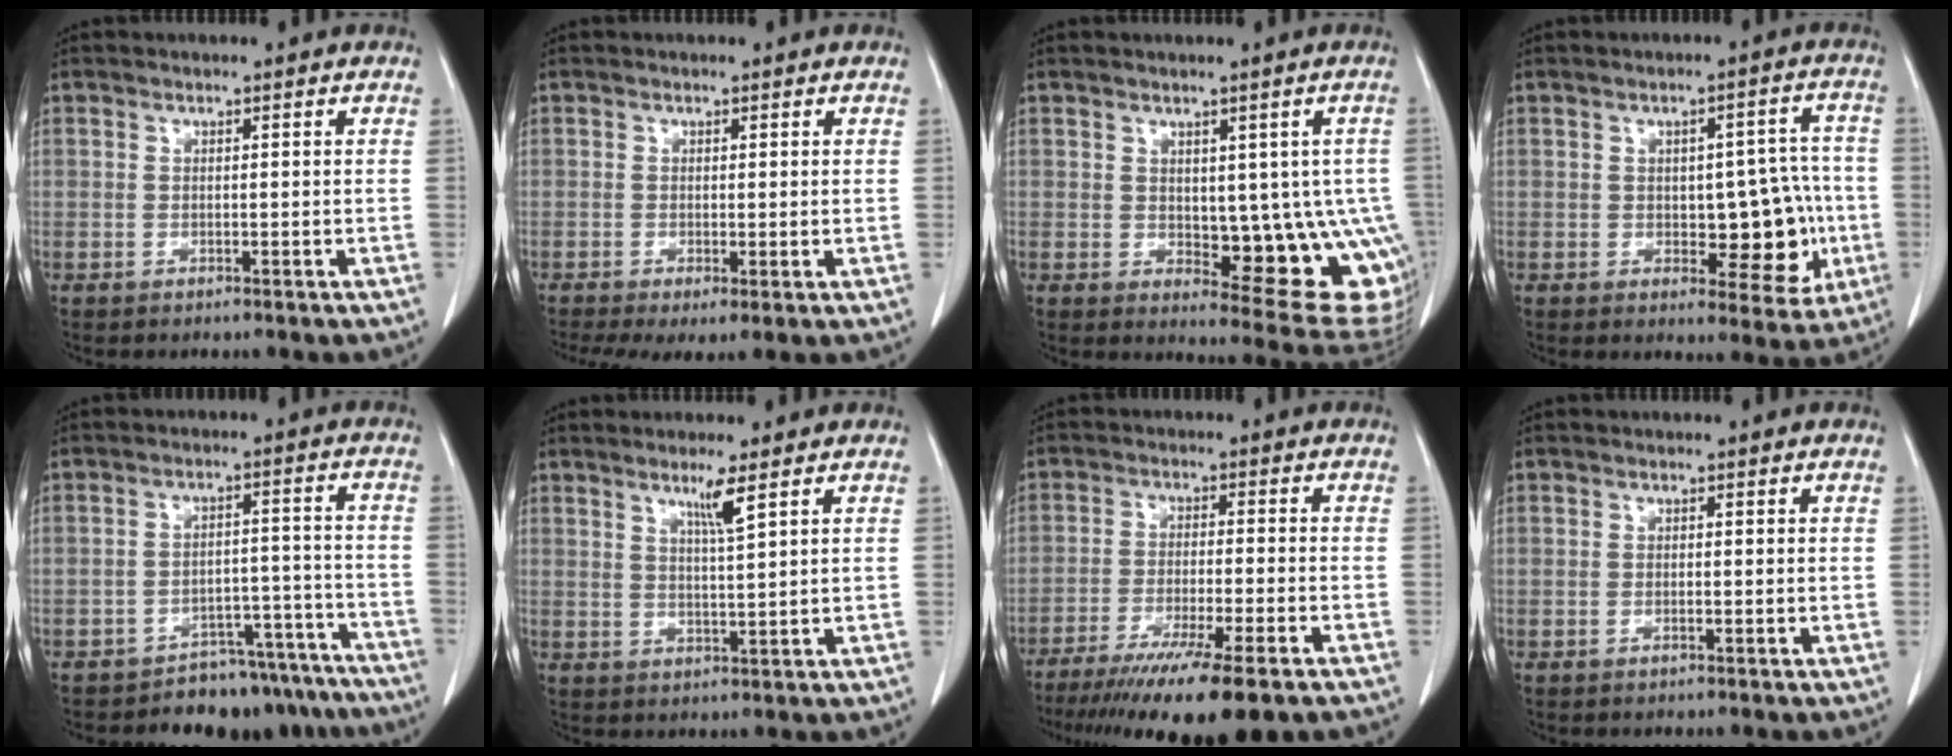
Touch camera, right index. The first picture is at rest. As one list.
[{"total": 5.3, "force": [-2.1, 1.9, 4.5], "torque": [-0.077, -0.017, -0.036]}, {"total": 13.0, "force": [-1.0, 5.6, 11.7], "torque": [-0.101, -0.002, 0.004]}, {"total": 9.7, "force": [-1.5, 4.5, 8.5], "torque": [-0.083, 0.018, -0.009]}, {"total": 12.6, "force": [-11.6, 4.6, 1.4], "torque": [0.019, 0.049, -0.146]}, {"total": 3.8, "force": [2.3, -0.7, 2.9], "torque": [-0.054, -0.010, 0.045]}, {"total": 16.9, "force": [-12.6, 1.0, 11.3], "torque": [-0.151, -0.047, -0.196]}, {"total": 0.0}]